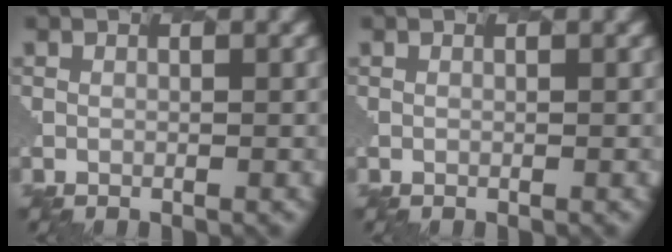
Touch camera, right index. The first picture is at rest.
{"total": 0.0}